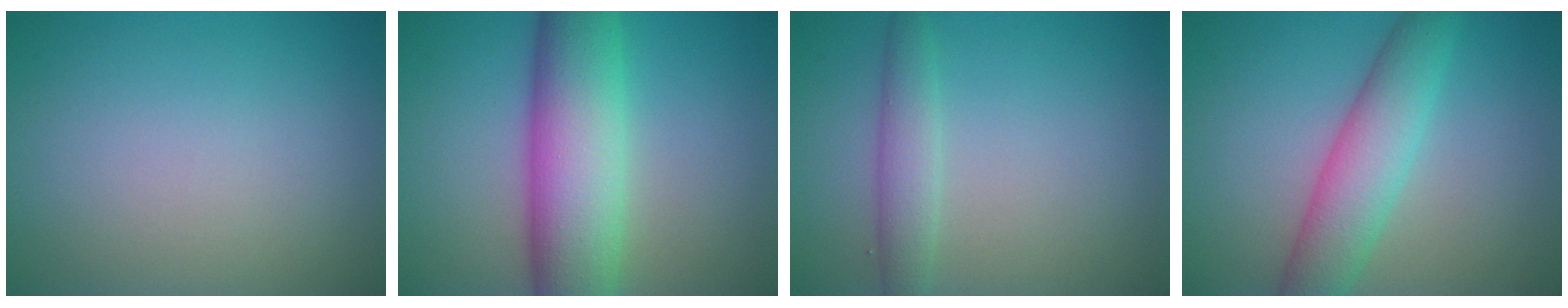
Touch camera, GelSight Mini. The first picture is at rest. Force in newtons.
{"total": 10.1, "press": 10.1, "slide": 0.2}
{"total": 2.5, "press": 2.5, "slide": 0.2}
{"total": 5.5, "press": 5.5, "slide": 0.1}